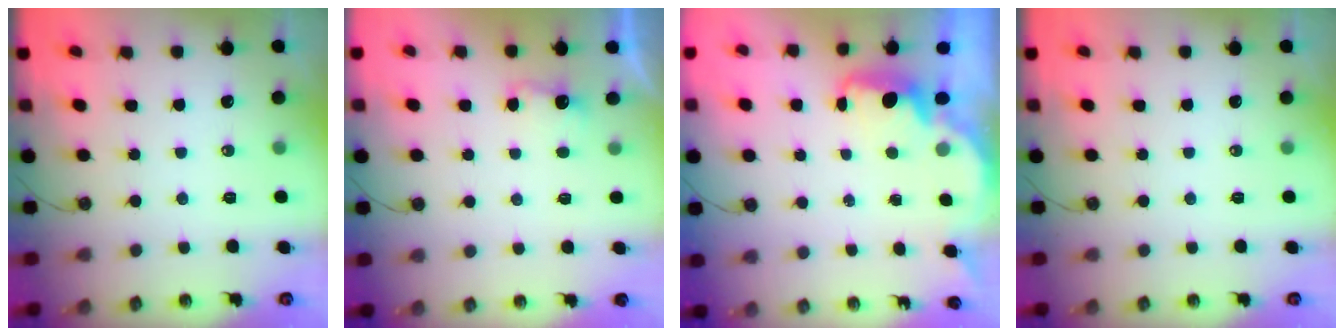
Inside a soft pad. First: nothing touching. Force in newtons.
{"total": 2.7, "press": 2.5, "slide": 0.9}
{"total": 2.3, "press": 2.2, "slide": 0.6}
{"total": 0.0}